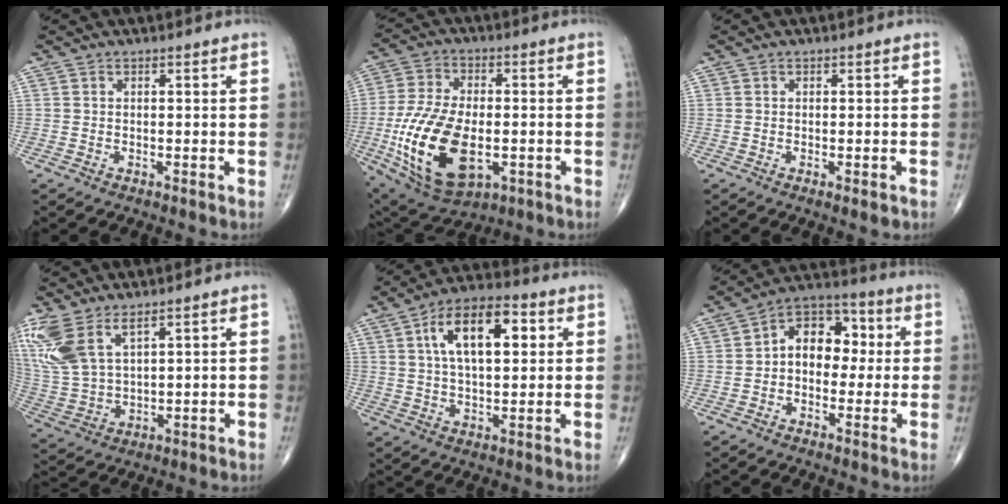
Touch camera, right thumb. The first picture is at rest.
{"total": 20.5, "force": [-4.6, 11.0, 16.7], "torque": [-0.325, -0.002, -0.064]}
{"total": 1.5, "force": [-0.6, 0.3, 1.3], "torque": [-0.018, -0.003, -0.006]}
{"total": 12.2, "force": [7.1, 5.5, 8.2], "torque": [-0.191, -0.019, 0.160]}
{"total": 14.0, "force": [4.1, 6.7, 11.6], "torque": [-0.172, 0.006, 0.062]}
{"total": 10.8, "force": [0.5, 7.7, 7.6], "torque": [-0.072, 0.035, -0.008]}